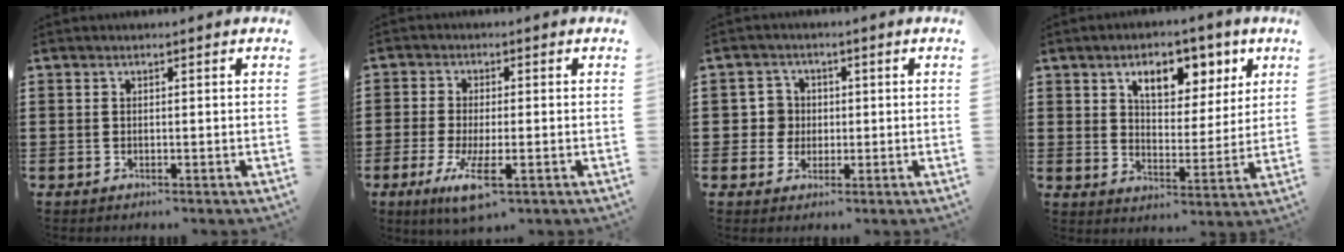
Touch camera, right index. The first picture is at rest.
{"total": 6.2, "force": [-2.7, 2.0, 5.2], "torque": [-0.117, -0.016, -0.049]}
{"total": 3.7, "force": [-0.2, 3.6, 0.7], "torque": [-0.030, 0.010, -0.006]}
{"total": 7.8, "force": [4.6, 4.4, 4.6], "torque": [-0.083, -0.003, 0.073]}